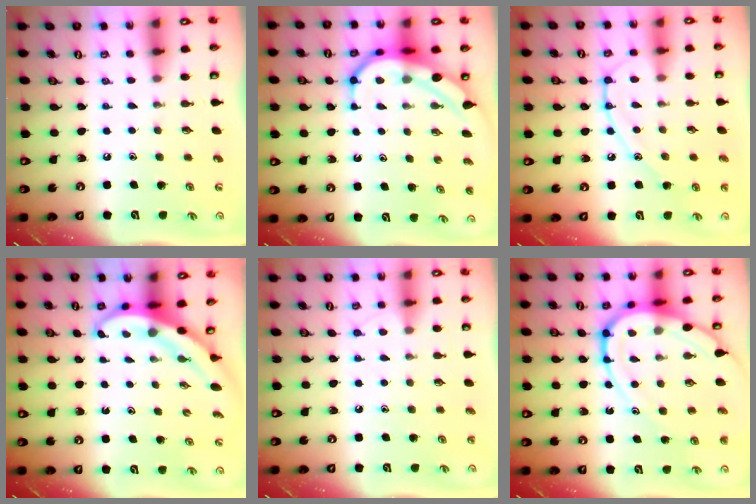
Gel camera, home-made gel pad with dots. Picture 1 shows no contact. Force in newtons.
{"total": 9.3, "press": 9.2, "slide": 0.8}
{"total": 10.1, "press": 10.1, "slide": 0.2}
{"total": 3.7, "press": 3.7, "slide": 0.3}
{"total": 5.0, "press": 4.9, "slide": 0.6}
{"total": 15.1, "press": 15.0, "slide": 1.5}